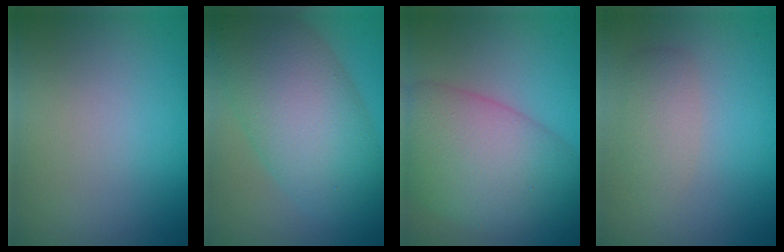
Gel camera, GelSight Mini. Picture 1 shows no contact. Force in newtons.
{"total": 10.0, "press": 10.0, "slide": 0.3}
{"total": 11.1, "press": 11.1, "slide": 0.2}
{"total": 2.3, "press": 2.3, "slide": 0.1}